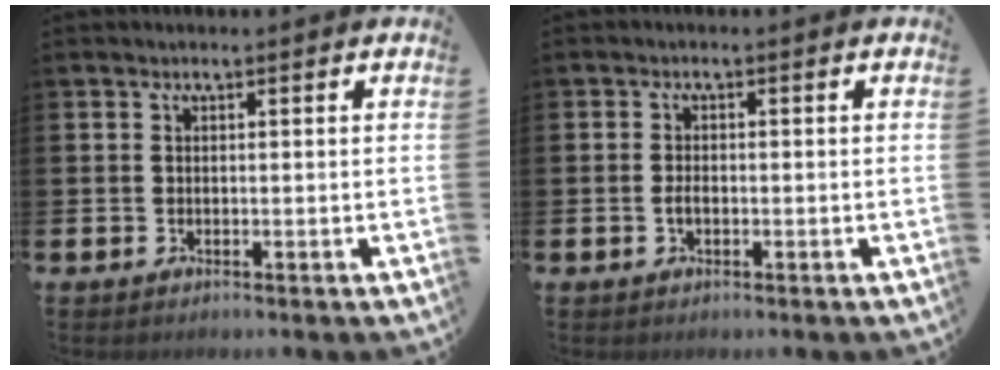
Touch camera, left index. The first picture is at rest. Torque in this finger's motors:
{"motor_torque": [0.02, 0.01, 0.04, 0.01]}